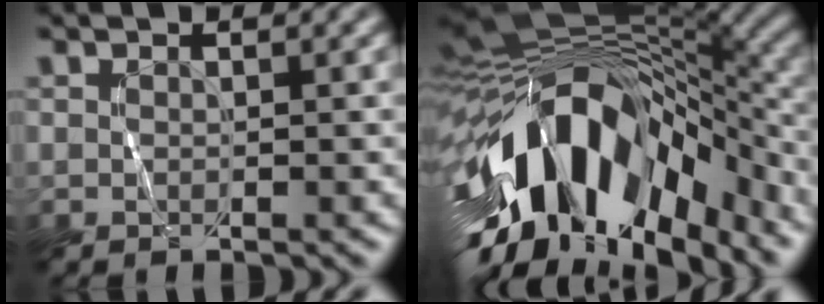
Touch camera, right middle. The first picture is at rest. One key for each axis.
{"total": 15.0, "fx": -6.6, "fy": 8.3, "fz": 10.6, "tx": -0.188, "ty": 0.014, "tz": -0.108}